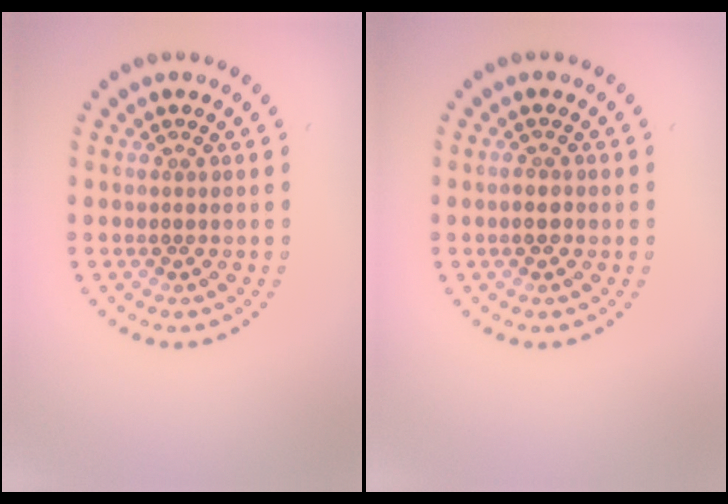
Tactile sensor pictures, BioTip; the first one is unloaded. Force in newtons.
{"total": 1.1, "press": 1.1, "slide": 0.4}